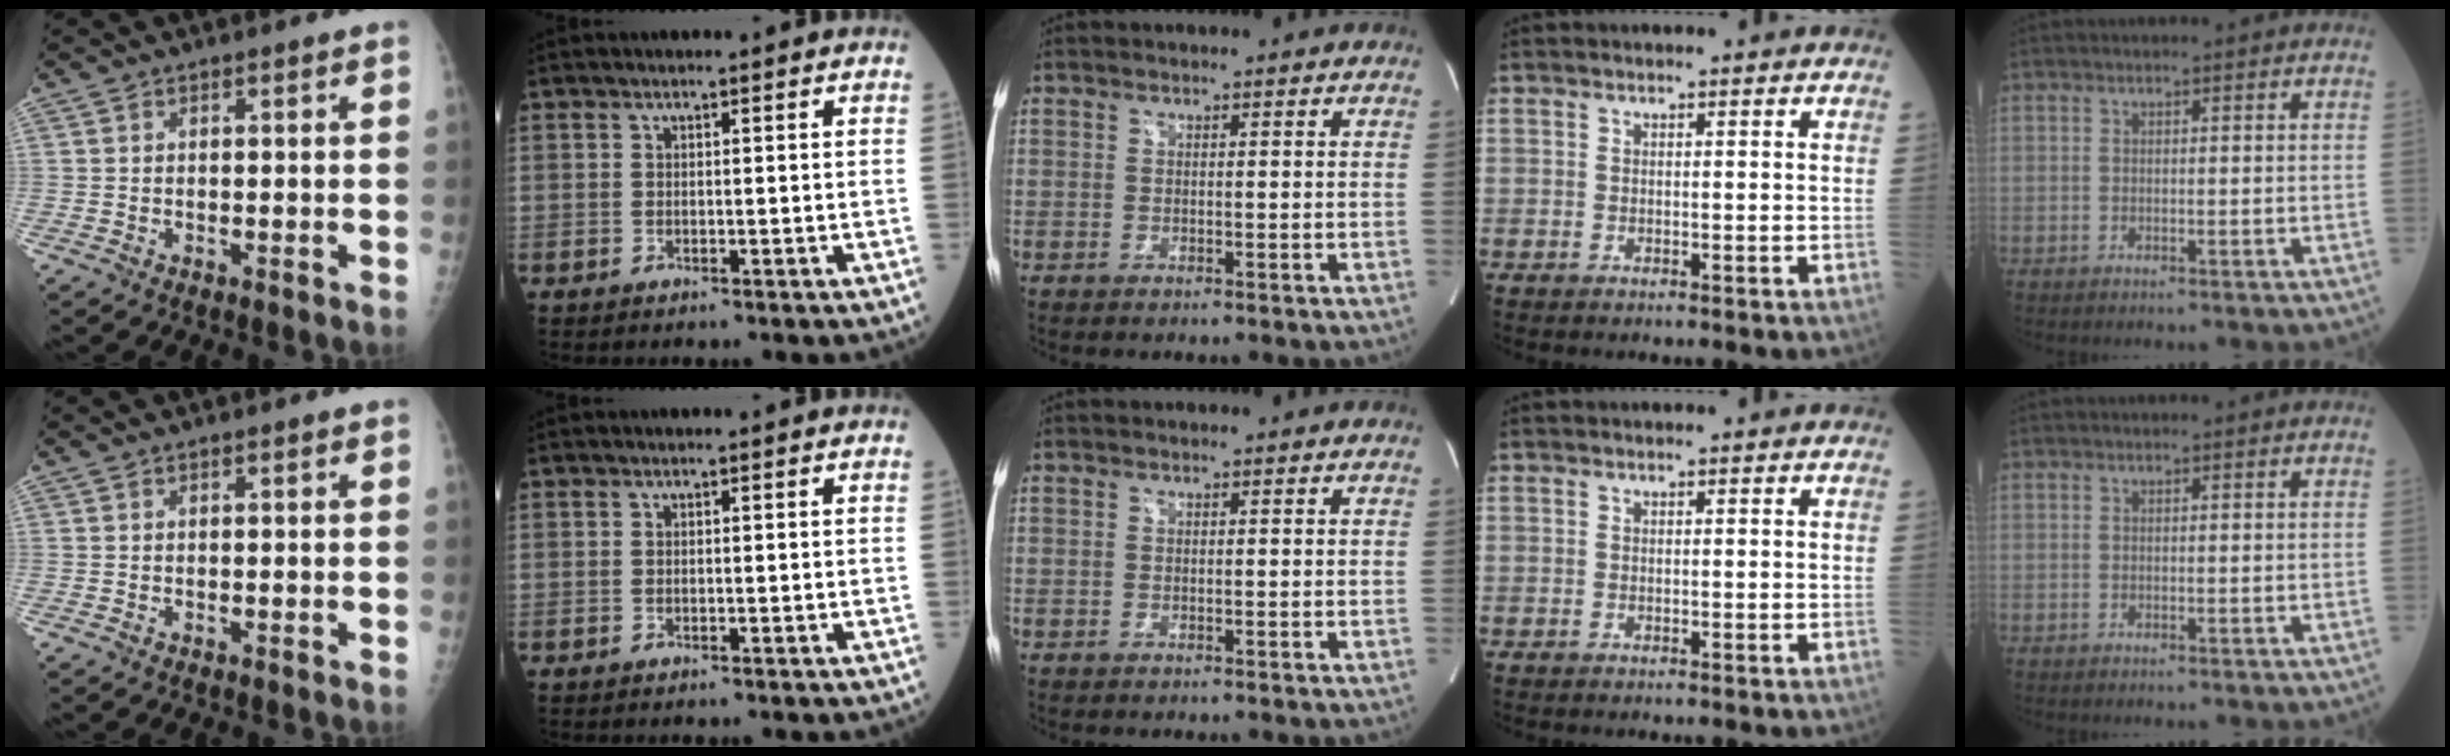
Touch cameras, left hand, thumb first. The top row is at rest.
{}